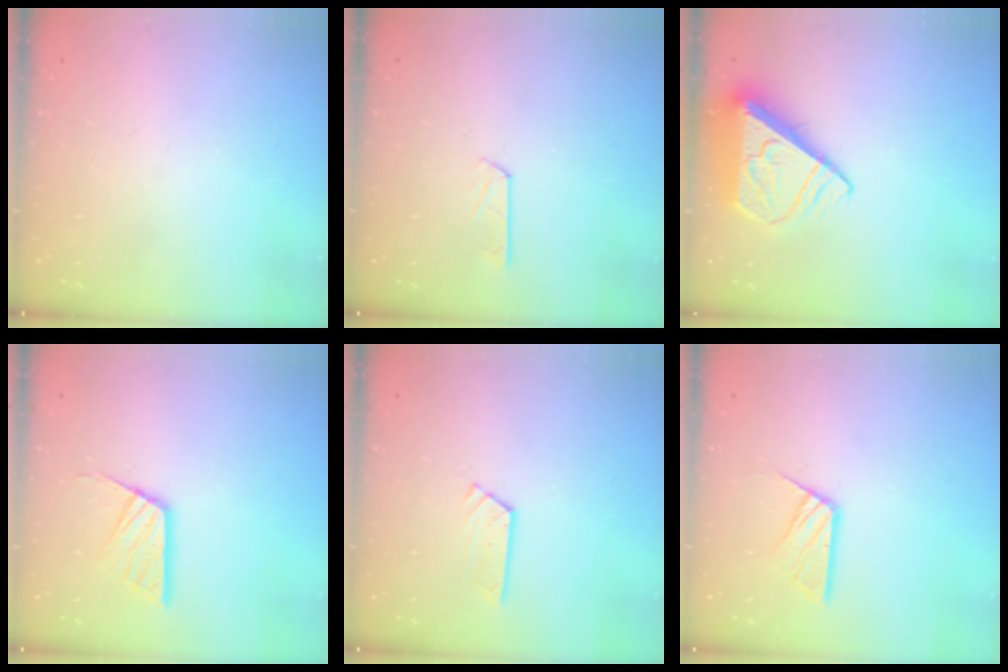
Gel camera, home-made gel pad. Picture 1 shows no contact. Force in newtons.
{"total": 3.7, "press": 3.6, "slide": 0.3}
{"total": 7.8, "press": 7.8, "slide": 0.9}
{"total": 11.6, "press": 11.5, "slide": 0.8}
{"total": 4.8, "press": 4.8, "slide": 0.4}
{"total": 10.6, "press": 10.6, "slide": 0.8}